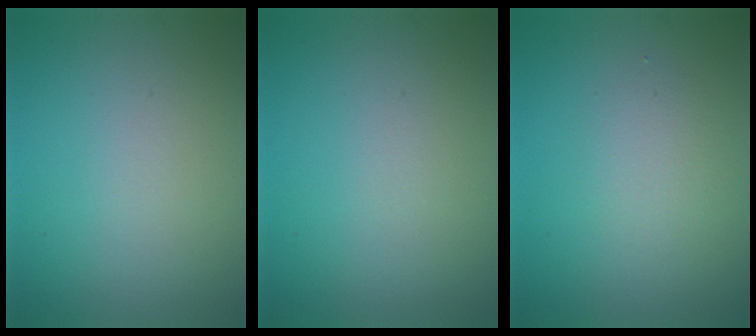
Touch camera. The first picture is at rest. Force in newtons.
{"total": 0.0}
{"total": 1.7, "press": 1.7, "slide": 0.2}